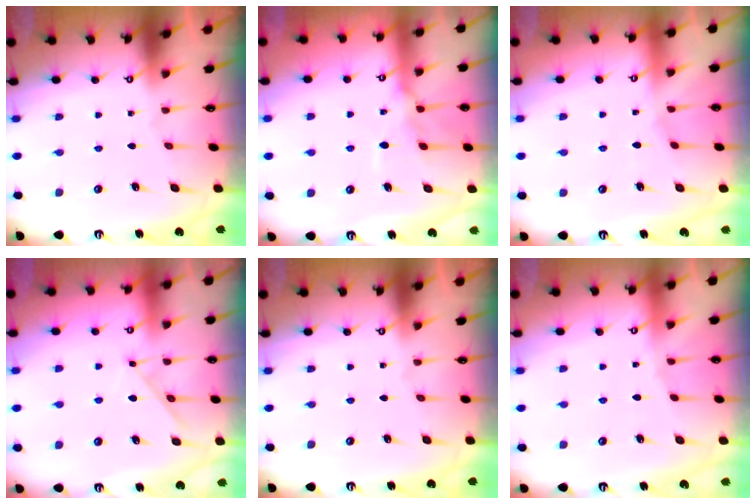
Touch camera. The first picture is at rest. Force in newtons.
{"total": 10.8, "press": 10.8, "slide": 0.9}
{"total": 3.3, "press": 3.2, "slide": 0.6}
{"total": 4.4, "press": 4.4, "slide": 0.7}
{"total": 0.0}
{"total": 2.2, "press": 2.1, "slide": 0.5}